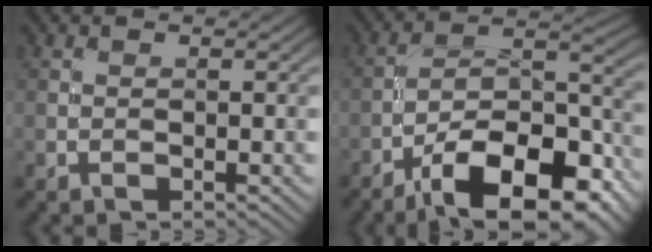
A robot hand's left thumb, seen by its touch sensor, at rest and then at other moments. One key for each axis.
{"total": 16.3, "fx": -10.4, "fy": 6.4, "fz": 10.8, "tx": -0.177, "ty": -0.008, "tz": -0.170}